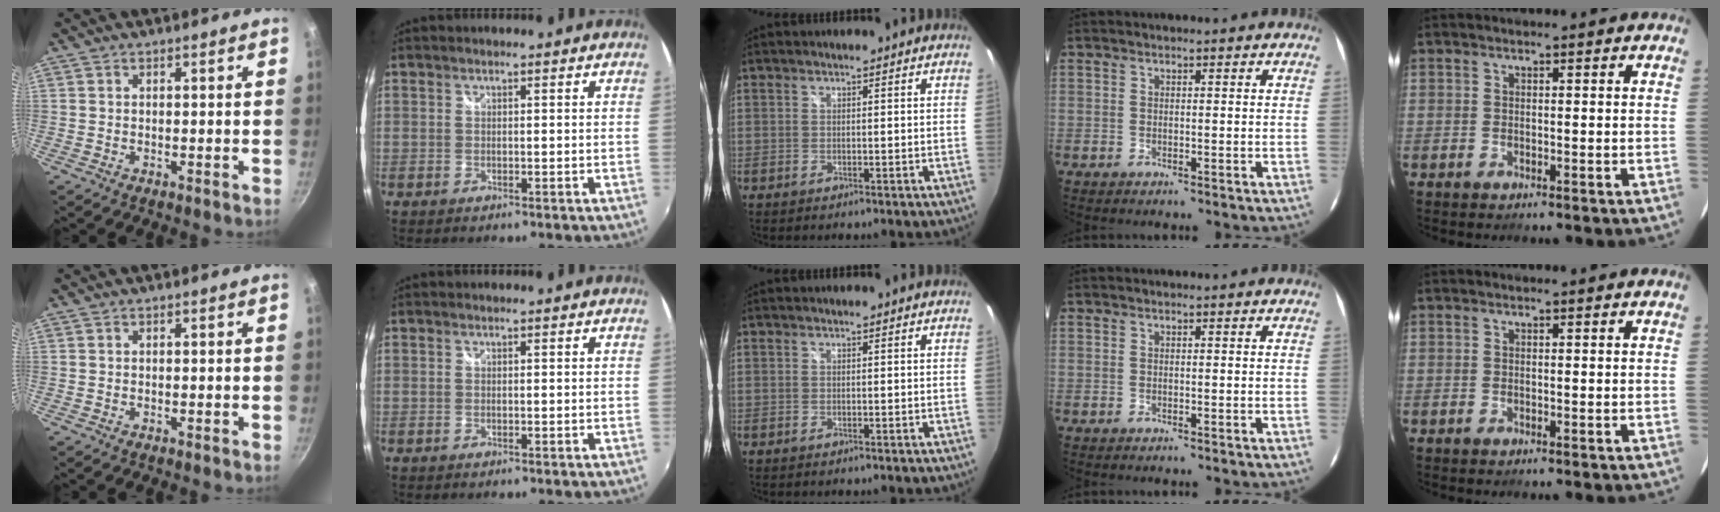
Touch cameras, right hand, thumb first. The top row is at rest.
{}